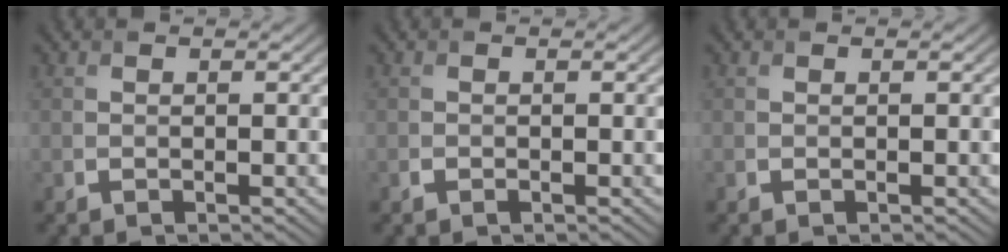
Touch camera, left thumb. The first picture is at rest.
{"total": 0.5, "force": [-0.3, 0.3, 0.3], "torque": [-0.007, -0.003, -0.005]}
{"total": 0.0}